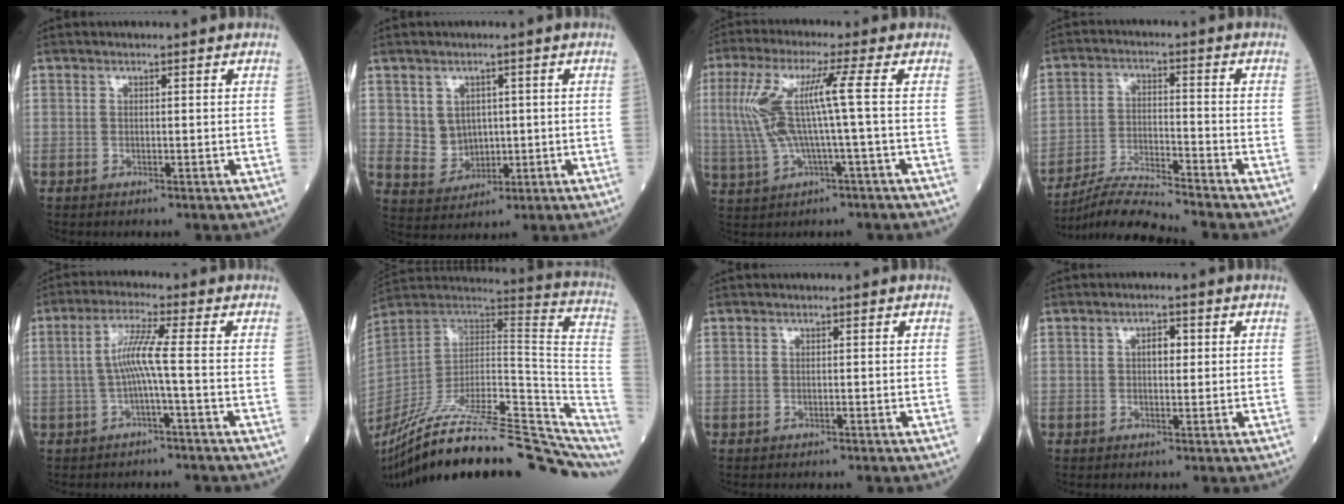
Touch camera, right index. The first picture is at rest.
{"total": 5.2, "force": [1.0, 4.7, 2.1], "torque": [-0.036, 0.008, 0.030]}
{"total": 9.9, "force": [0.7, -0.1, 9.9], "torque": [-0.224, 0.016, 0.018]}
{"total": 8.0, "force": [-7.7, -1.6, 1.7], "torque": [-0.031, -0.014, -0.144]}
{"total": 5.4, "force": [-0.6, -0.6, 5.3], "torque": [-0.107, 0.016, -0.011]}
{"total": 32.4, "force": [-25.6, 5.5, 19.0], "torque": [-0.243, -0.016, -0.385]}
{"total": 0.0}
{"total": 2.5, "force": [0.6, 1.2, 2.1], "torque": [-0.030, 0.005, 0.009]}